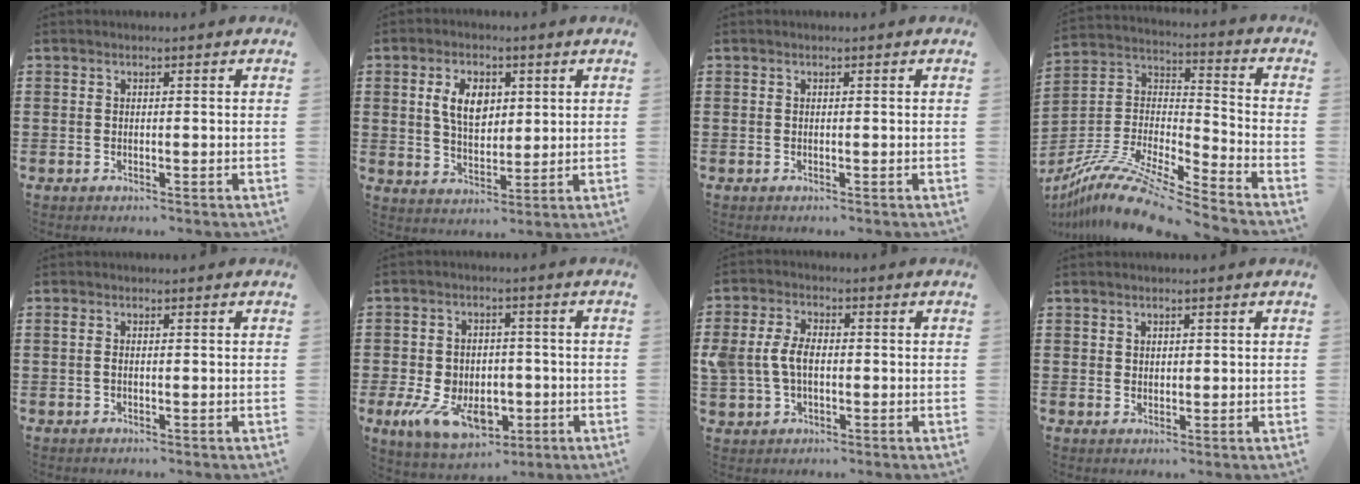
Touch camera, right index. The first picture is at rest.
{"total": 6.3, "force": [1.7, 3.9, 4.6], "torque": [-0.101, 0.009, 0.023]}
{"total": 0.0}
{"total": 12.3, "force": [-10.6, 1.3, 6.2], "torque": [-0.129, 0.017, -0.210]}
{"total": 0.7, "force": [-0.1, 0.2, 0.6], "torque": [-0.014, -0.001, -0.002]}
{"total": 9.3, "force": [-3.2, 6.3, 6.1], "torque": [-0.149, 0.009, -0.057]}
{"total": 5.5, "force": [-0.3, 3.6, 4.1], "torque": [-0.119, -0.002, -0.016]}
{"total": 1.4, "force": [1.0, 1.0, 0.2], "torque": [-0.006, 0.005, 0.019]}